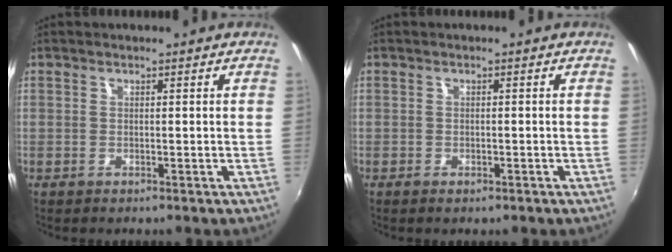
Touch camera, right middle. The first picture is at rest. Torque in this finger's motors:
{"motor_torque": [-0.53, -0.13, -0.05, -0.01]}